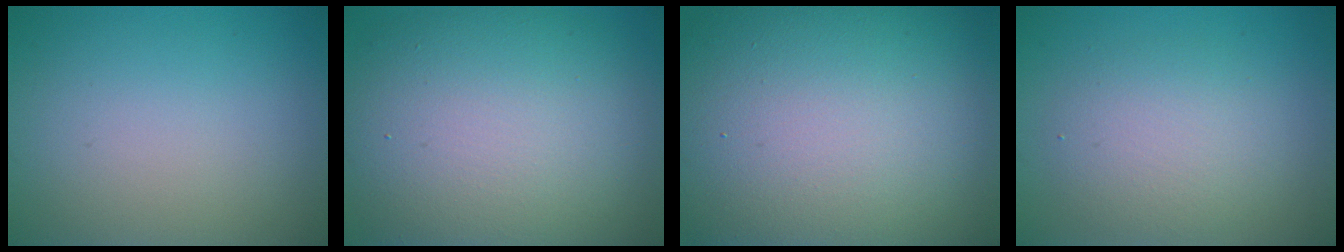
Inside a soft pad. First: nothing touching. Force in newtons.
{"total": 12.9, "press": 12.9, "slide": 0.5}
{"total": 20.6, "press": 20.5, "slide": 1.3}
{"total": 3.8, "press": 3.8, "slide": 0.1}